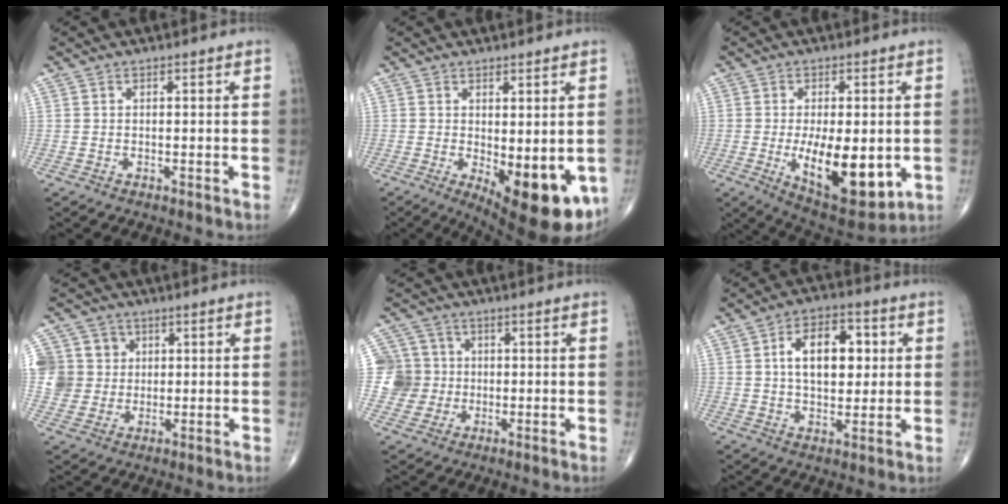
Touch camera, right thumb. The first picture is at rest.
{"total": 13.6, "force": [-3.6, 5.2, 12.1], "torque": [-0.146, -0.027, -0.033]}
{"total": 15.8, "force": [-2.7, 6.8, 14.0], "torque": [-0.200, -0.025, -0.025]}
{"total": 9.1, "force": [1.8, 8.7, 1.9], "torque": [-0.008, 0.010, 0.034]}
{"total": 7.9, "force": [0.1, 7.9, 0.5], "torque": [0.022, 0.015, -0.001]}
{"total": 12.5, "force": [2.4, 7.5, 9.8], "torque": [-0.124, 0.007, 0.036]}